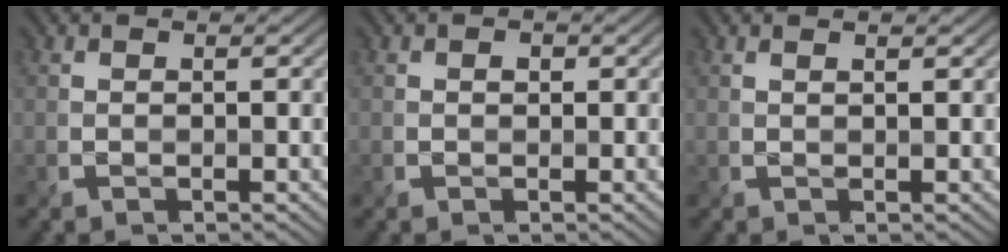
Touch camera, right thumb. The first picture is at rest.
{"total": 0.7, "force": [0.0, 0.6, 0.3], "torque": [-0.003, -0.001, 0.003]}
{"total": 1.1, "force": [0.7, 0.2, 0.8], "torque": [-0.010, -0.003, 0.008]}